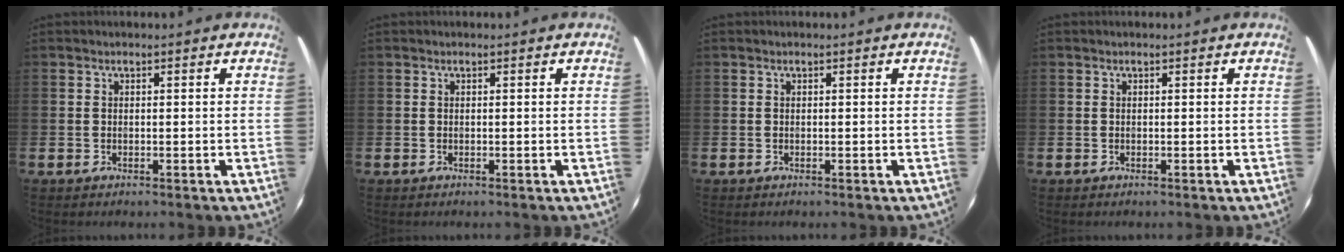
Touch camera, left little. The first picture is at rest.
{"total": 0.0}
{"total": 0.0}
{"total": 0.0}